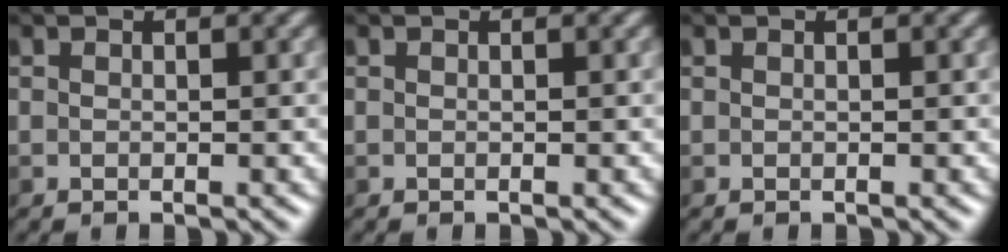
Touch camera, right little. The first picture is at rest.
{"total": 0.0}
{"total": 0.0}